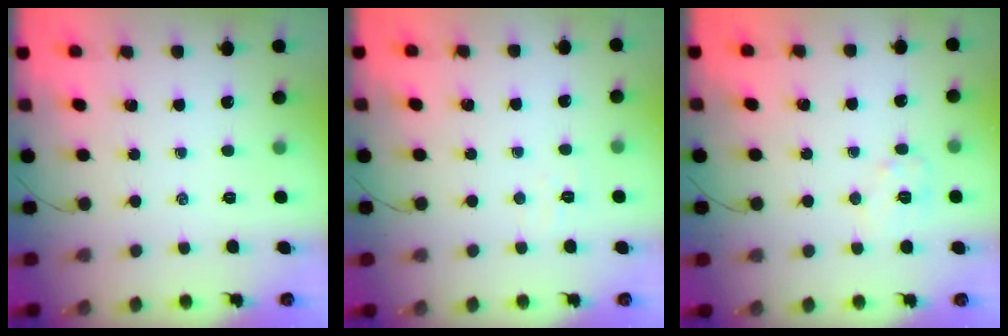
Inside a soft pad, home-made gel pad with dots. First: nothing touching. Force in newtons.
{"total": 3.0, "press": 2.9, "slide": 0.8}
{"total": 6.3, "press": 6.3, "slide": 0.3}